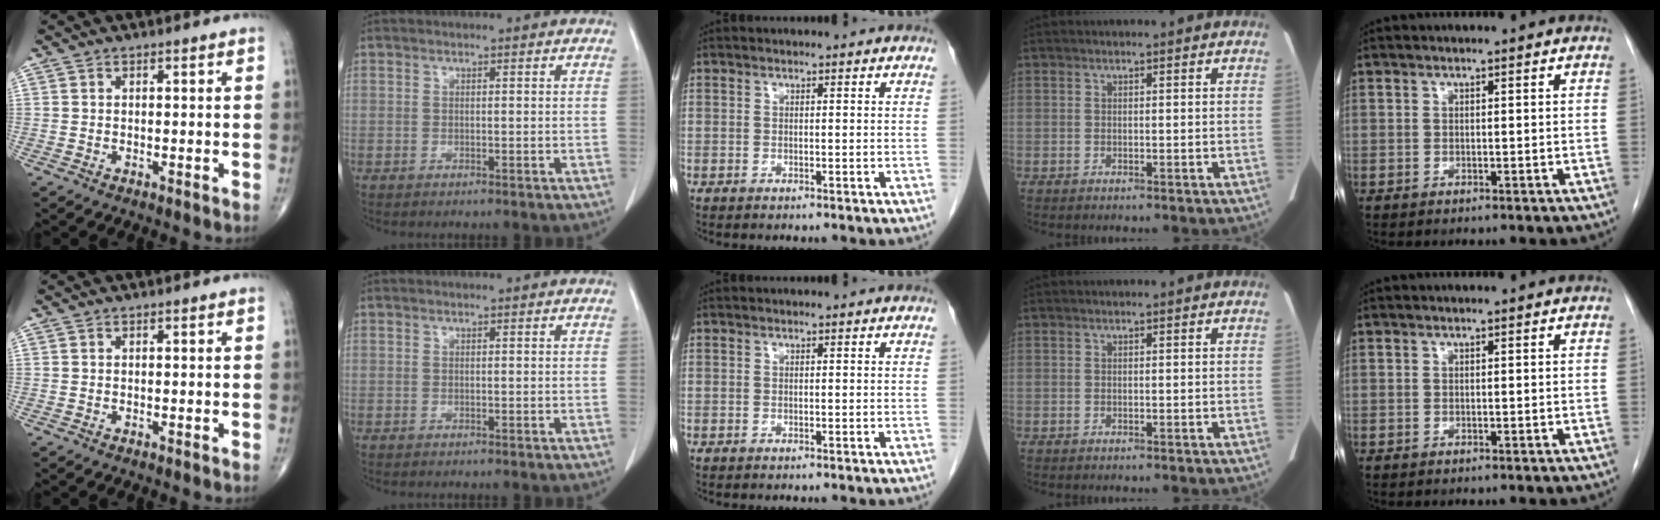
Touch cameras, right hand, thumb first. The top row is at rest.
{}